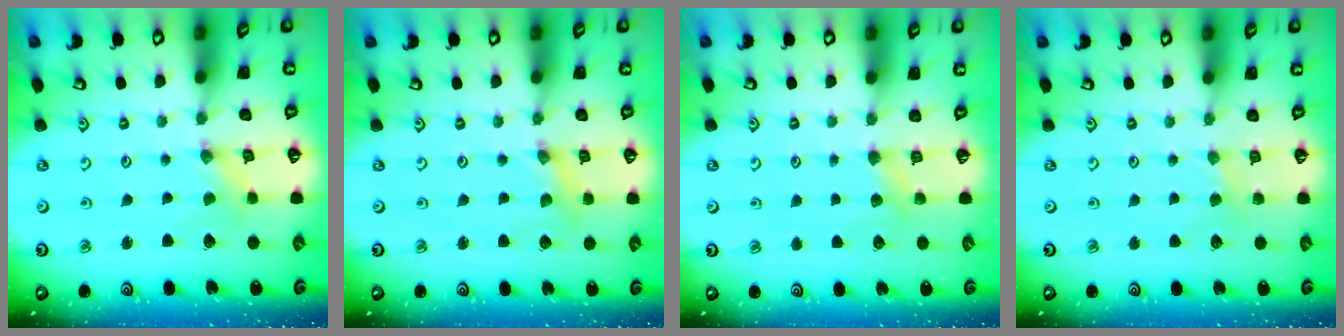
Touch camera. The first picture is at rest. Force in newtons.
{"total": 1.8, "press": 1.8, "slide": 0.3}
{"total": 3.8, "press": 3.7, "slide": 0.6}
{"total": 2.5, "press": 2.4, "slide": 0.4}